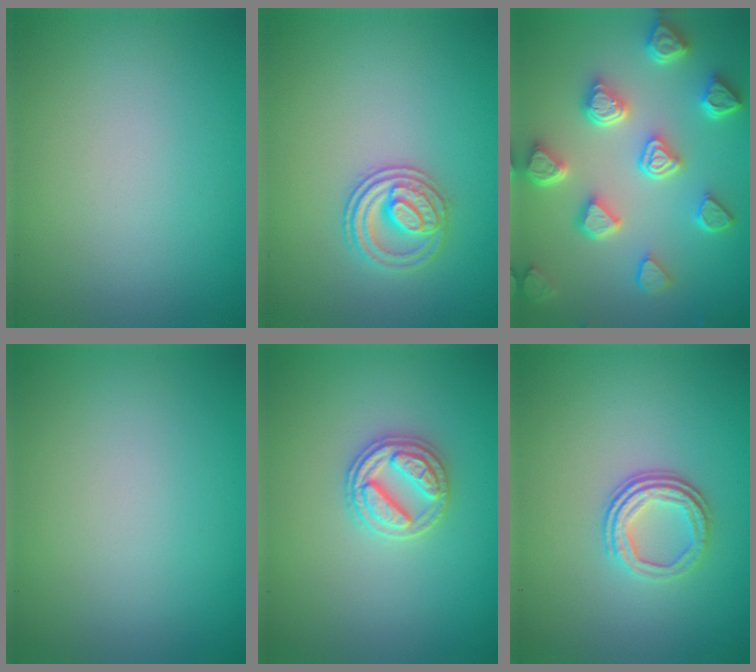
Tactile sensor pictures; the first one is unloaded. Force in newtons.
{"total": 2.6, "press": 2.6, "slide": 0.5}
{"total": 6.6, "press": 5.3, "slide": 3.8}
{"total": 0.0}
{"total": 2.9, "press": 2.8, "slide": 0.4}
{"total": 3.0, "press": 2.4, "slide": 1.9}